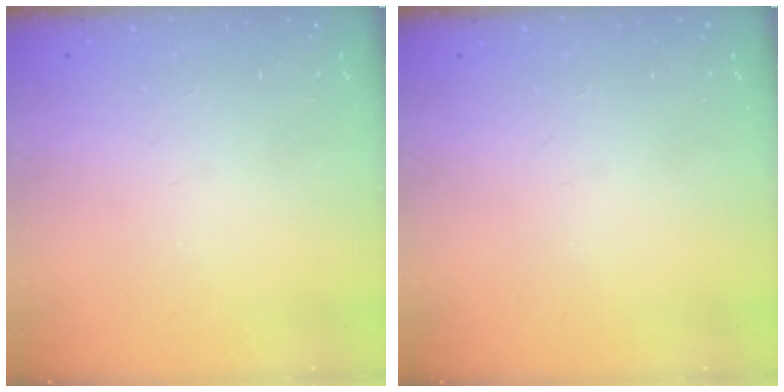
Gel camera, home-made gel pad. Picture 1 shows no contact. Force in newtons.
{"total": 0.0}